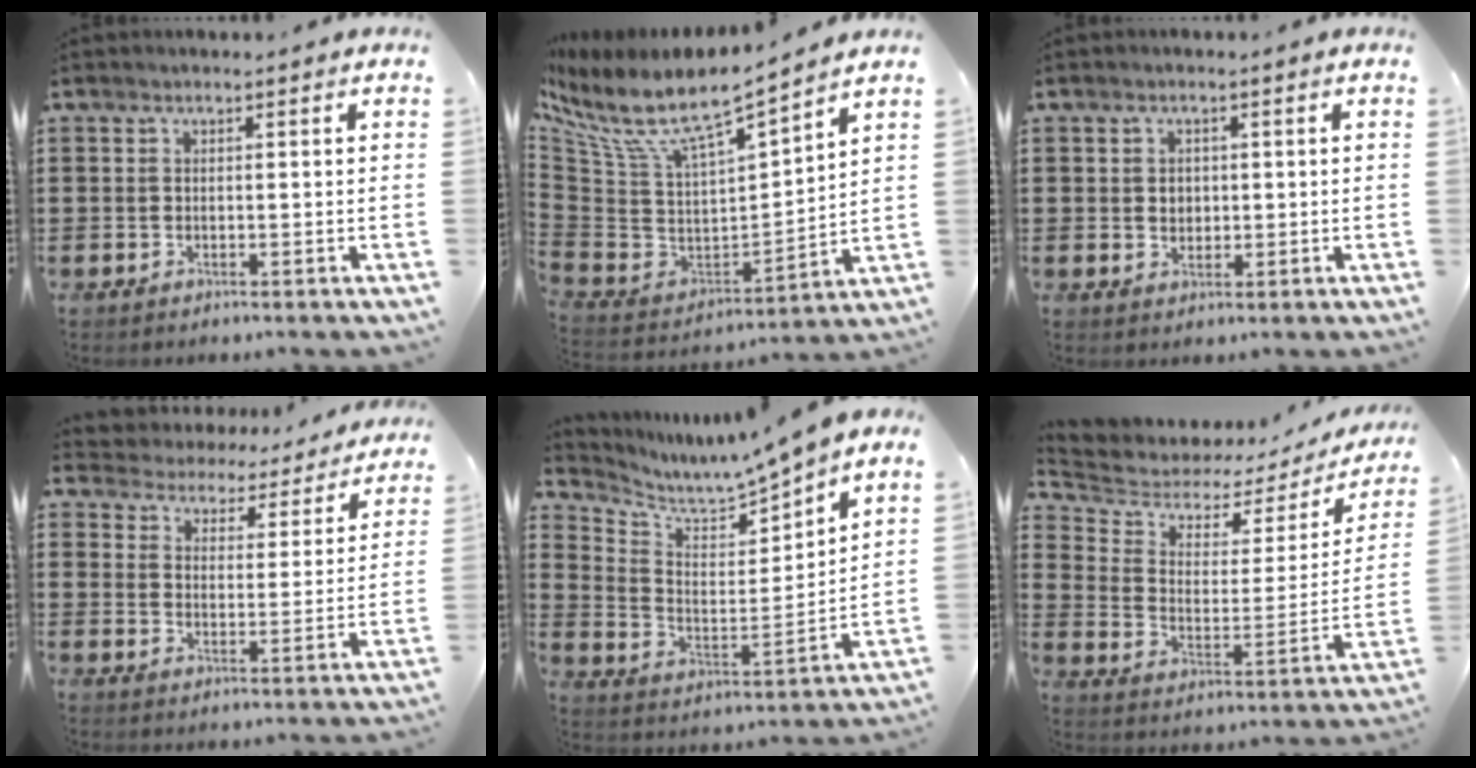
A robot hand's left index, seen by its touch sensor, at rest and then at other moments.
{"total": 8.6, "force": [6.0, 2.4, 5.7], "torque": [-0.135, -0.053, 0.099]}
{"total": 1.8, "force": [0.2, 1.6, 0.8], "torque": [-0.013, 0.006, 0.001]}
{"total": 3.5, "force": [3.3, 0.2, -0.9], "torque": [-0.011, -0.037, 0.050]}
{"total": 4.7, "force": [4.6, 0.4, 0.3], "torque": [-0.035, -0.048, 0.076]}
{"total": 4.3, "force": [3.8, 1.9, 0.5], "torque": [-0.043, -0.033, 0.060]}